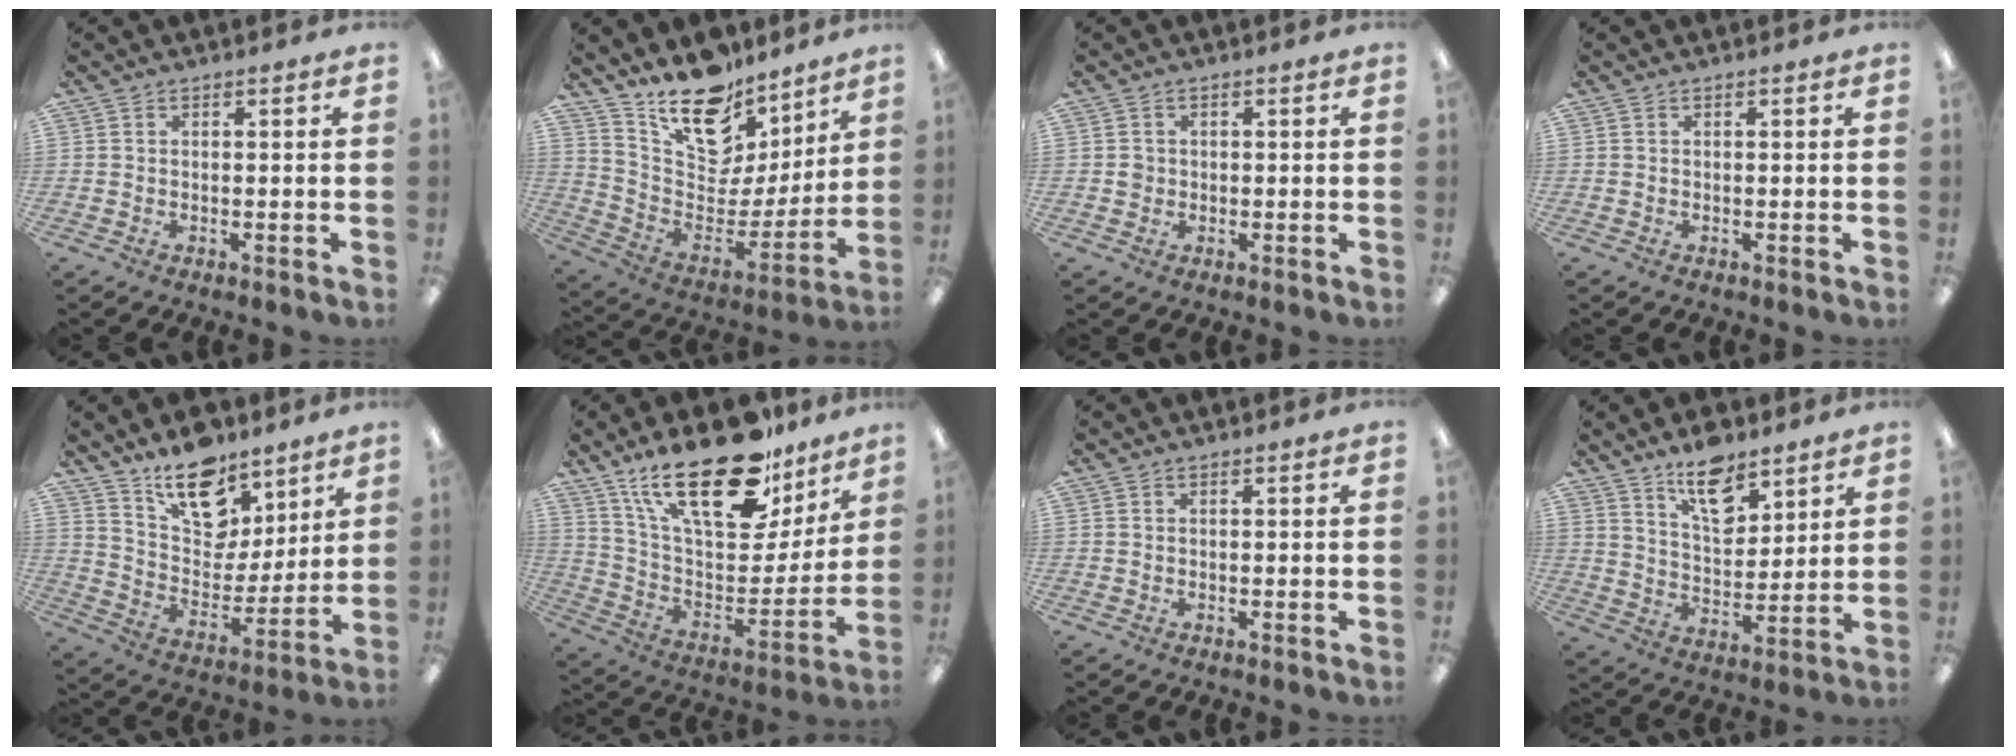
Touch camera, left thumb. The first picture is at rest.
{"total": 18.9, "force": [14.2, 10.0, 7.6], "torque": [-0.131, -0.107, 0.256]}
{"total": 1.8, "force": [0.0, 1.8, 0.4], "torque": [-0.001, 0.003, -0.004]}
{"total": 0.0}
{"total": 16.7, "force": [12.0, 9.5, 6.7], "torque": [-0.098, -0.083, 0.218]}
{"total": 28.1, "force": [18.5, 12.0, 17.3], "torque": [-0.279, -0.112, 0.318]}
{"total": 0.0}
{"total": 12.0, "force": [8.6, 6.0, 5.8], "torque": [-0.083, -0.047, 0.154]}